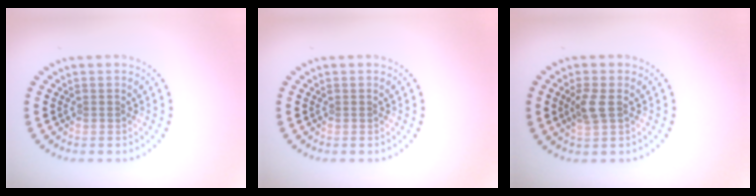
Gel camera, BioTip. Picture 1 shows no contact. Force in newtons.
{"total": 0.0}
{"total": 2.0, "press": 2.0, "slide": 0.6}